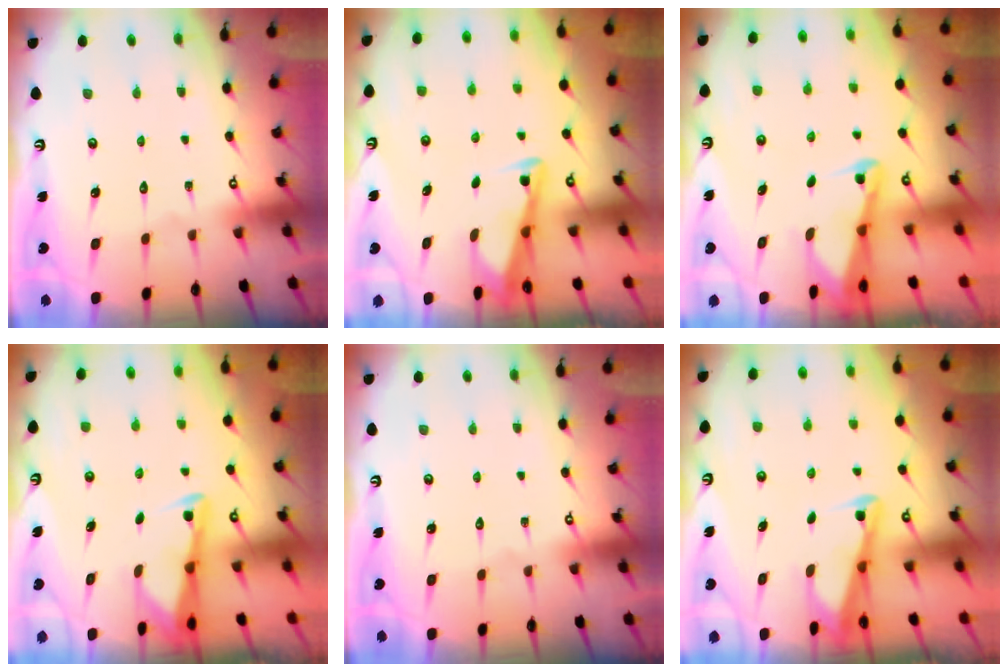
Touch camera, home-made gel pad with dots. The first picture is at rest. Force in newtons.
{"total": 3.5, "press": 3.5, "slide": 0.3}
{"total": 2.6, "press": 2.5, "slide": 0.6}
{"total": 3.3, "press": 3.3, "slide": 0.4}
{"total": 0.0}
{"total": 2.7, "press": 2.6, "slide": 0.4}